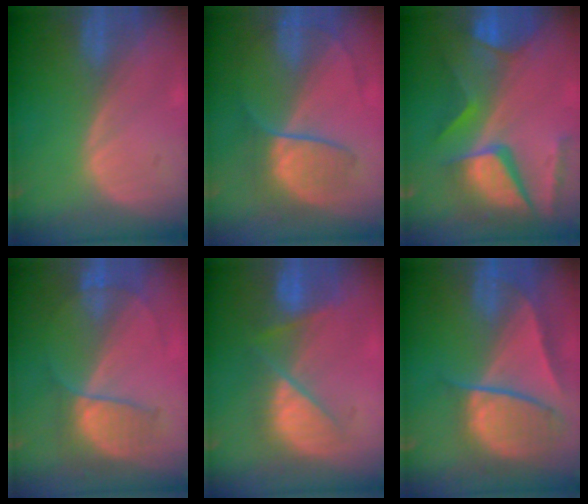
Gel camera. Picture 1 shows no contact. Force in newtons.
{"total": 6.4, "press": 6.4, "slide": 0.6}
{"total": 11.6, "press": 9.7, "slide": 6.5}
{"total": 5.8, "press": 5.7, "slide": 1.4}
{"total": 7.3, "press": 7.2, "slide": 0.7}
{"total": 9.3, "press": 8.0, "slide": 4.8}